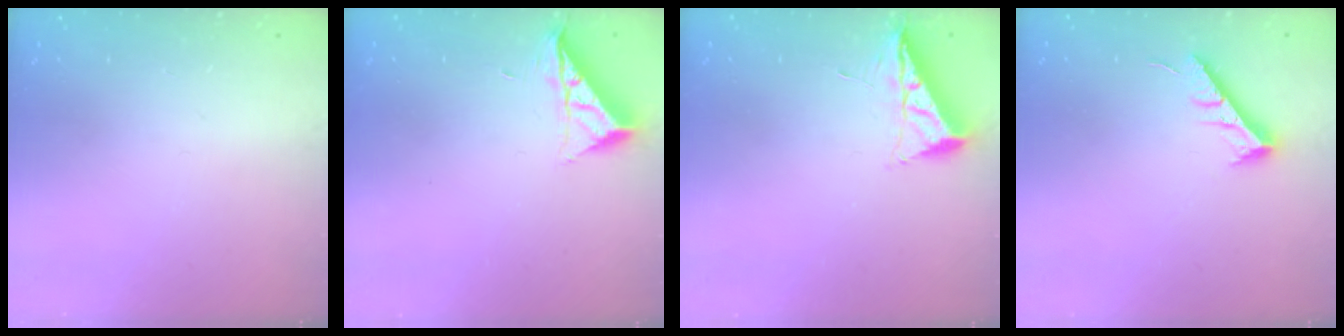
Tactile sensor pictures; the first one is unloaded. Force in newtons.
{"total": 6.6, "press": 6.6, "slide": 0.3}
{"total": 6.8, "press": 6.8, "slide": 0.9}
{"total": 7.3, "press": 7.3, "slide": 0.6}